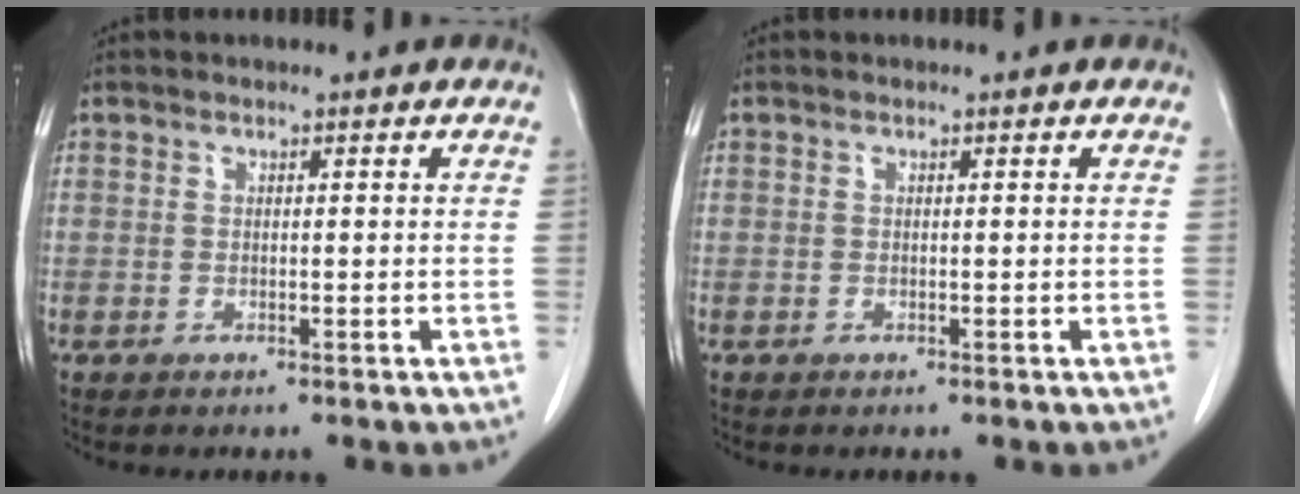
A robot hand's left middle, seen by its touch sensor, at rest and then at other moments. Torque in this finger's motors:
{"motor_torque": [0.00, 0.00, 0.00, 0.00]}